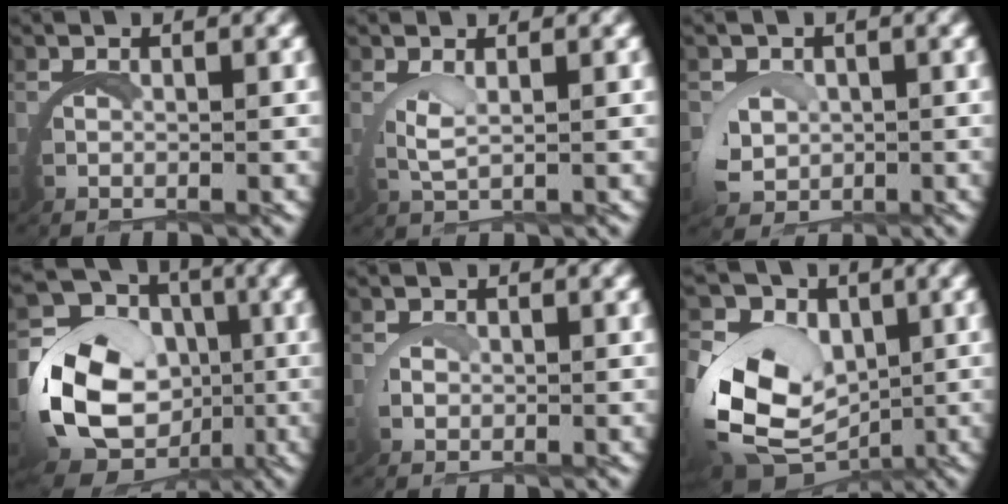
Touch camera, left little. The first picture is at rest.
{"total": 1.8, "force": [1.3, -0.3, 1.3], "torque": [-0.037, -0.006, 0.030]}
{"total": 2.6, "force": [0.4, 2.0, 1.7], "torque": [-0.055, -0.010, 0.014]}
{"total": 13.7, "force": [-1.2, 11.1, 7.9], "torque": [-0.167, -0.043, -0.015]}
{"total": 0.9, "force": [0.6, 0.3, 0.6], "torque": [-0.029, -0.006, 0.013]}
{"total": 11.4, "force": [-1.0, 9.1, 6.9], "torque": [-0.168, -0.049, -0.002]}